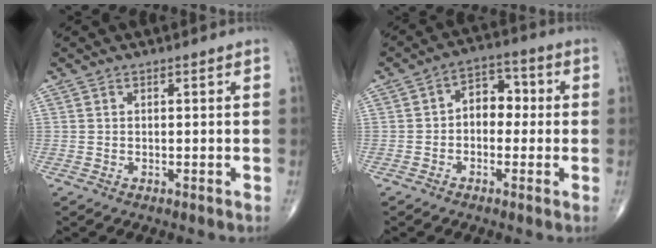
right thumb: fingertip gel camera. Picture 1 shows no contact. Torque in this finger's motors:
{"motor_torque": [-0.02, 0.32, 0.19, 0.07, 0.03]}